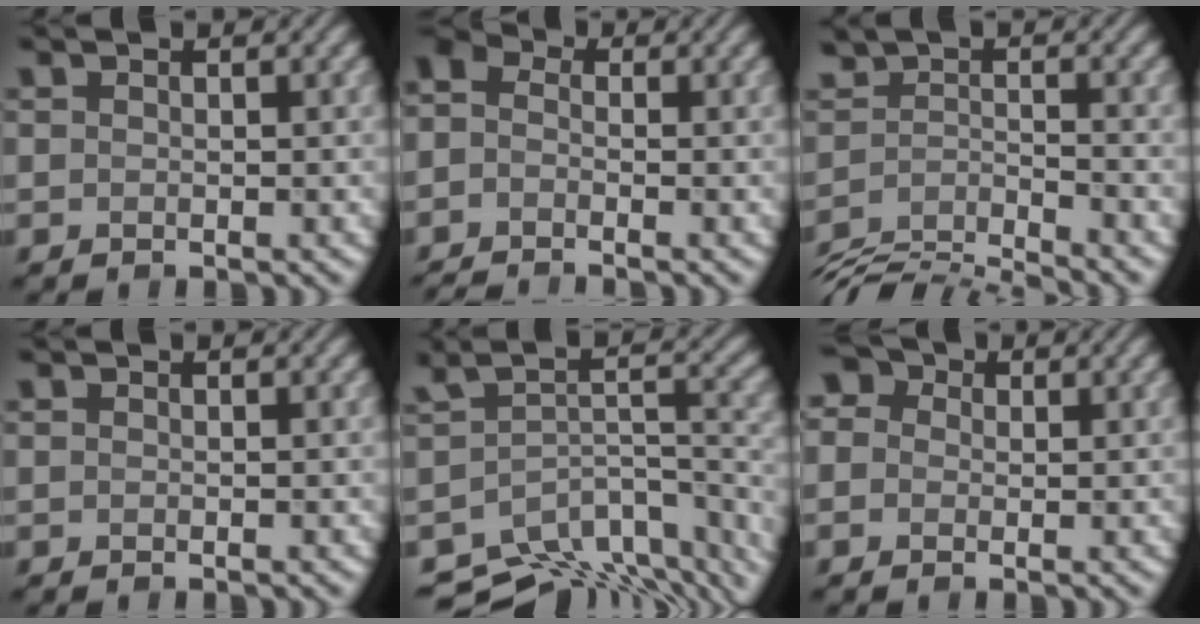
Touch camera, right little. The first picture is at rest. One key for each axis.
{"total": 3.5, "fx": -2.1, "fy": 1.9, "fz": 2.1, "tx": -0.050, "ty": -0.002, "tz": -0.047}
{"total": 5.7, "fx": -5.2, "fy": 1.1, "fz": 2.2, "tx": -0.040, "ty": -0.016, "tz": -0.095}
{"total": 0.0}
{"total": 9.6, "fx": -6.7, "fy": 4.4, "fz": 5.3, "tx": -0.090, "ty": -0.025, "tz": -0.080}
{"total": 4.1, "fx": 1.4, "fy": 3.3, "fz": 2.1, "tx": -0.034, "ty": 0.030, "tz": -0.016}